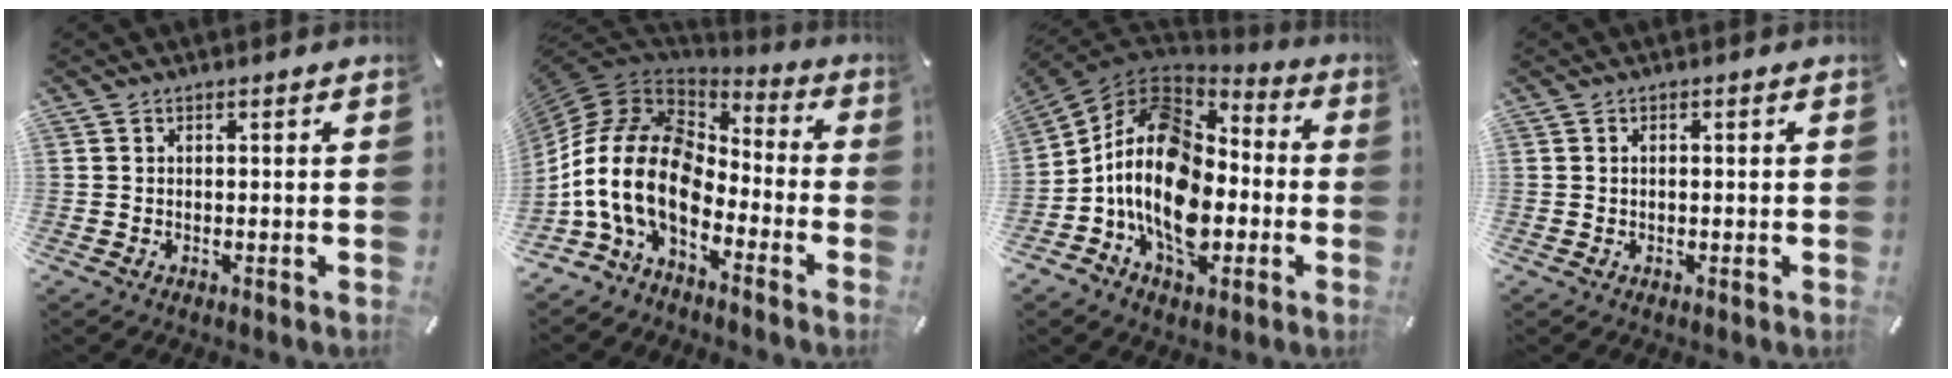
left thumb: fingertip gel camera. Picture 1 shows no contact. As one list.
[{"total": 17.6, "force": [-5.5, 11.1, 12.5], "torque": [-0.283, 0.015, -0.103]}, {"total": 18.8, "force": [-3.6, 13.4, 12.8], "torque": [-0.260, 0.012, -0.064]}, {"total": 0.9, "force": [-0.1, 0.5, 0.7], "torque": [-0.015, 0.001, -0.003]}]